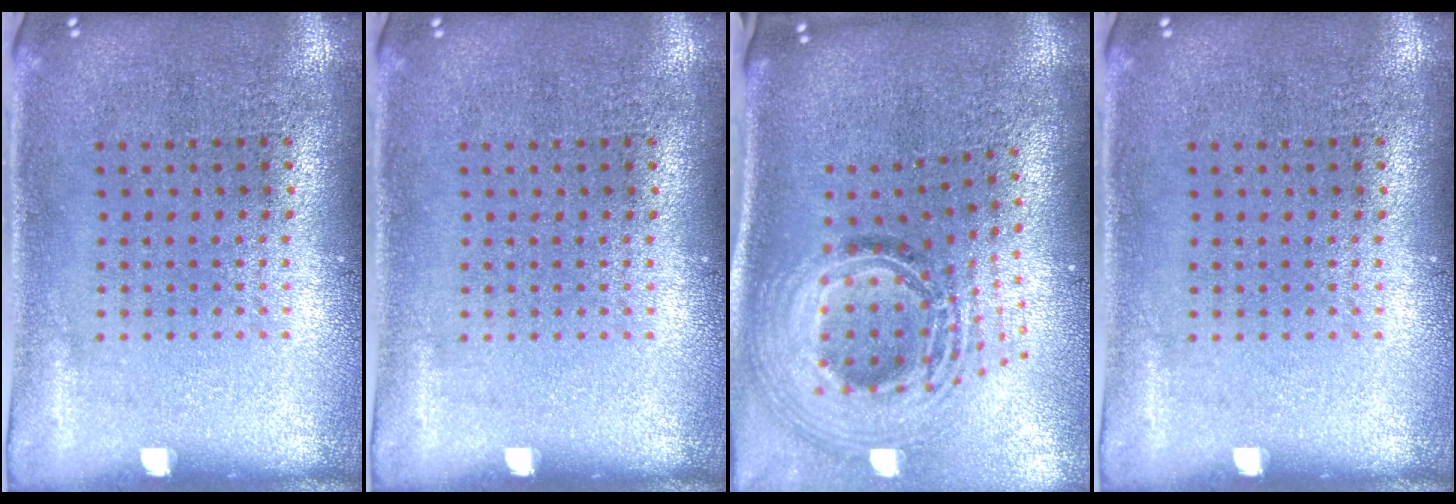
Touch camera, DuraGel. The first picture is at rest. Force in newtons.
{"total": 0.0}
{"total": 2.4, "press": 1.8, "slide": 1.6}
{"total": 0.0}